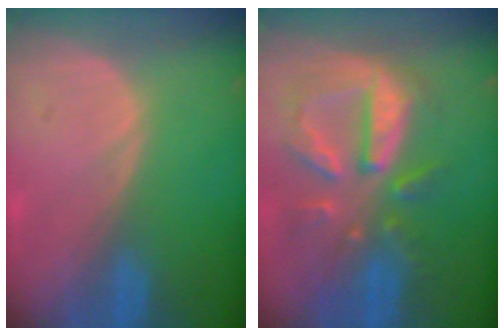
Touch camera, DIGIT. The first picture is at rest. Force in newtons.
{"total": 10.7, "press": 9.4, "slide": 5.1}